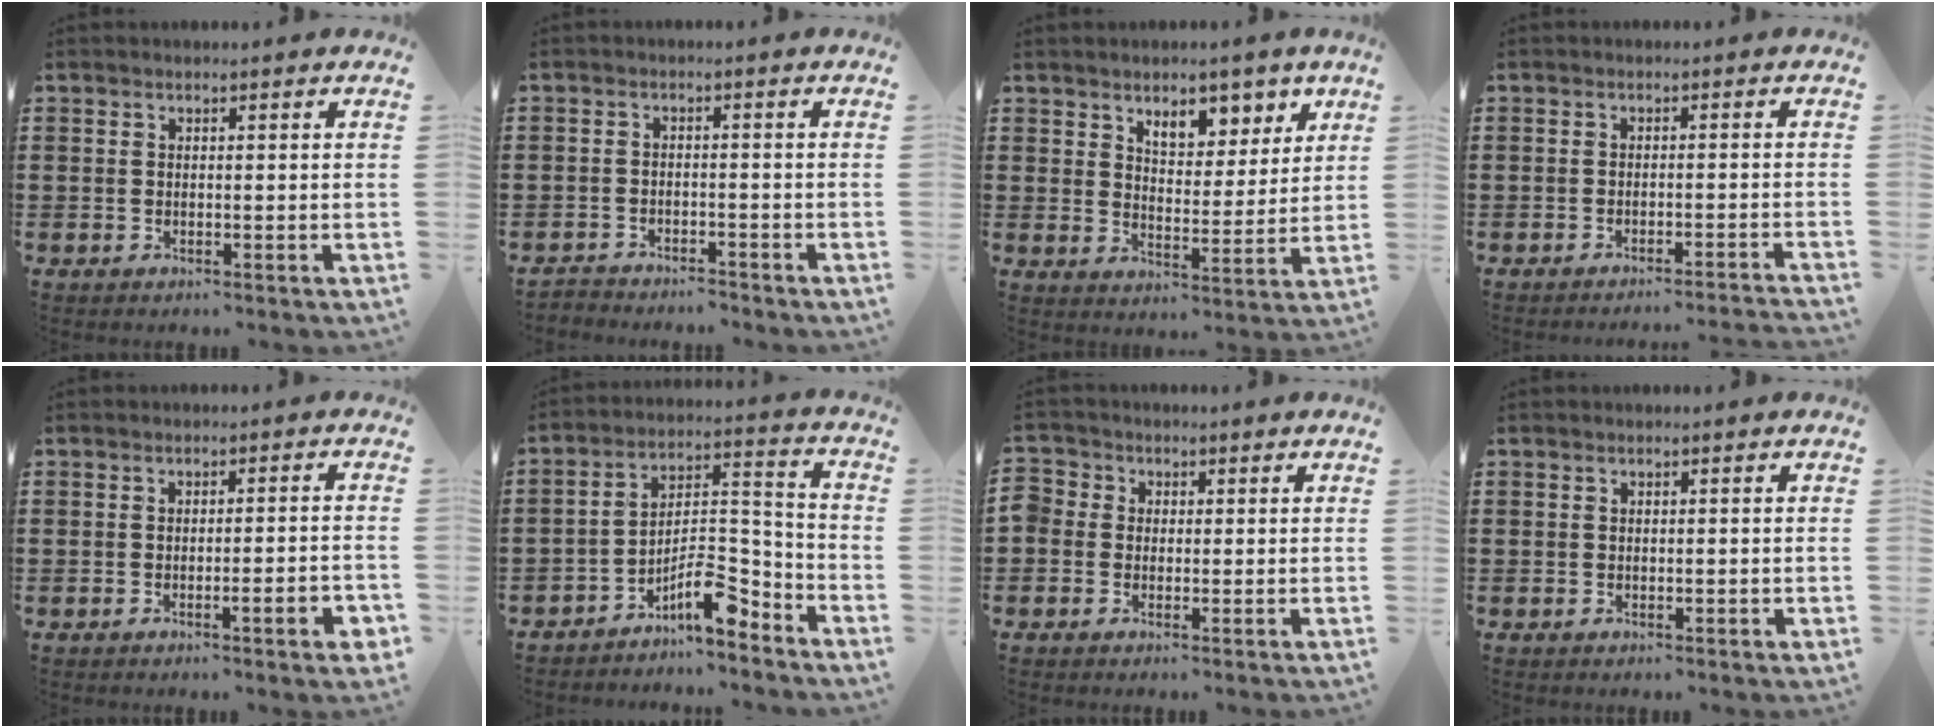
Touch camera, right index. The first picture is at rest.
{"total": 2.6, "force": [-2.6, 0.3, -0.4], "torque": [-0.001, 0.002, -0.059]}
{"total": 6.6, "force": [4.8, 3.6, 2.9], "torque": [-0.046, -0.017, 0.079]}
{"total": 1.9, "force": [-1.7, -0.5, 0.6], "torque": [-0.010, 0.000, -0.035]}
{"total": 3.2, "force": [-1.5, 0.0, 2.9], "torque": [-0.045, -0.007, -0.024]}
{"total": 8.6, "force": [-6.1, 2.6, 5.4], "torque": [-0.091, 0.005, -0.114]}
{"total": 2.0, "force": [-0.6, 1.9, 0.3], "torque": [-0.016, 0.008, -0.015]}
{"total": 0.0}